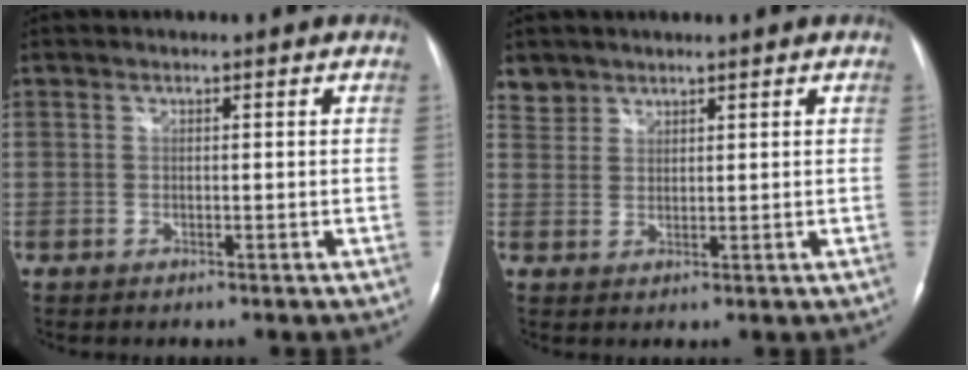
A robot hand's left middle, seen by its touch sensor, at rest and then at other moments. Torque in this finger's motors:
{"motor_torque": [0.33, -0.32, 0.08, 0.00]}